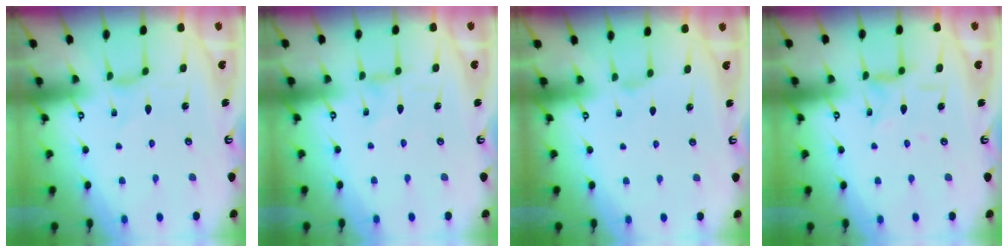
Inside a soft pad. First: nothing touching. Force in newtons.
{"total": 0.0}
{"total": 2.1, "press": 2.1, "slide": 0.4}
{"total": 4.5, "press": 4.5, "slide": 0.4}